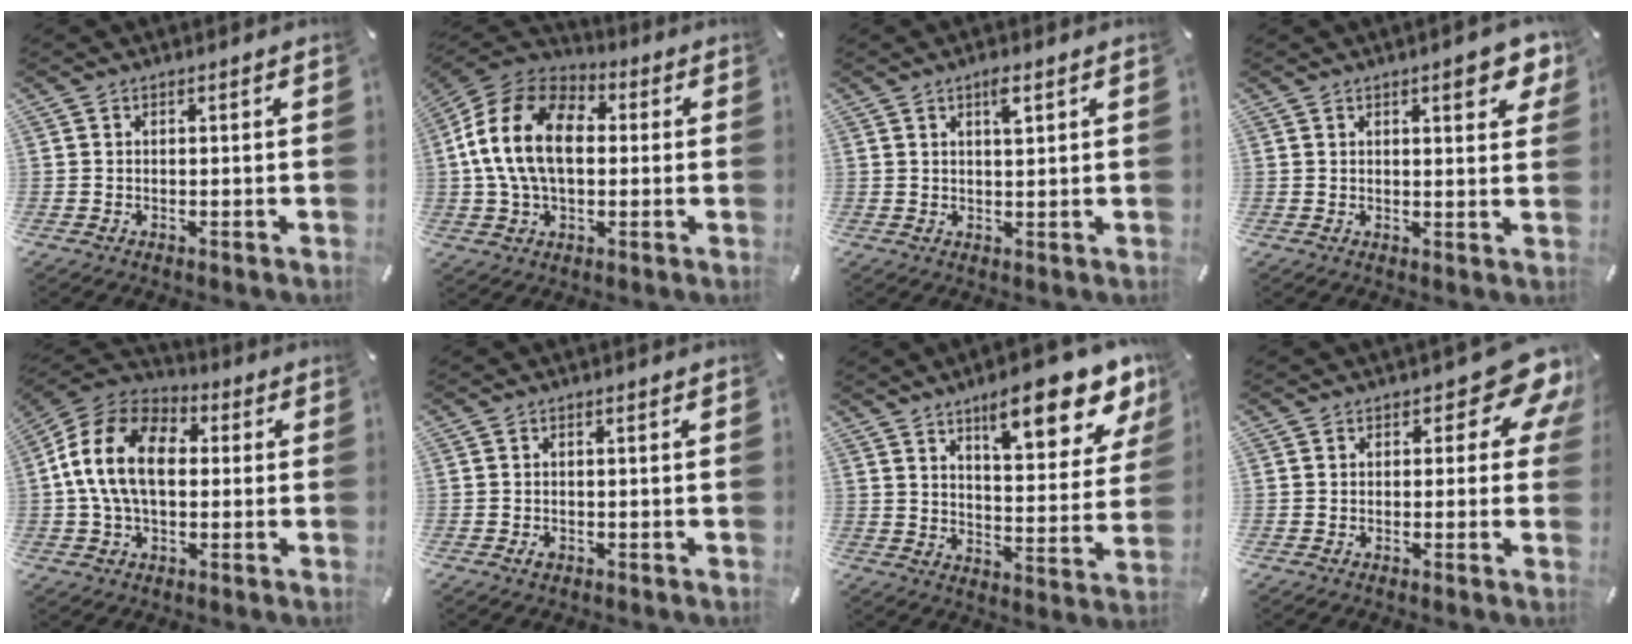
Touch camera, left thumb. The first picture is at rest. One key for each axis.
{"total": 17.0, "fx": 0.7, "fy": 11.6, "fz": 12.4, "tx": -0.279, "ty": 0.018, "tz": 0.010}
{"total": 3.2, "fx": 1.5, "fy": 0.9, "fz": 2.6, "tx": -0.041, "ty": -0.001, "tz": 0.021}
{"total": 8.1, "fx": 4.6, "fy": 2.5, "fz": 6.2, "tx": -0.078, "ty": -0.022, "tz": 0.071}
{"total": 15.1, "fx": 0.7, "fy": 10.4, "fz": 10.9, "tx": -0.249, "ty": 0.017, "tz": 0.009}
{"total": 1.4, "fx": -0.7, "fy": 0.9, "fz": 0.8, "tx": -0.022, "ty": -0.001, "tz": -0.015}
{"total": 17.2, "fx": 11.6, "fy": 5.7, "fz": 11.4, "tx": -0.152, "ty": -0.075, "tz": 0.186}
{"total": 8.4, "fx": 3.5, "fy": 4.2, "fz": 6.4, "tx": -0.070, "ty": -0.018, "tz": 0.054}